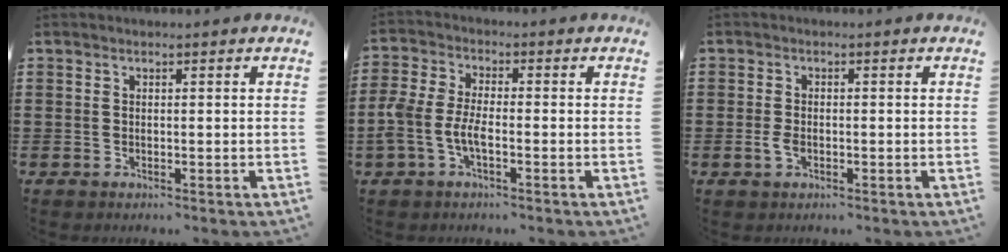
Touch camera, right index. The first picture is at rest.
{"total": 4.9, "force": [-1.8, 2.0, 4.1], "torque": [-0.115, -0.008, -0.046]}
{"total": 2.1, "force": [-0.8, 1.1, 1.6], "torque": [-0.046, -0.006, -0.018]}